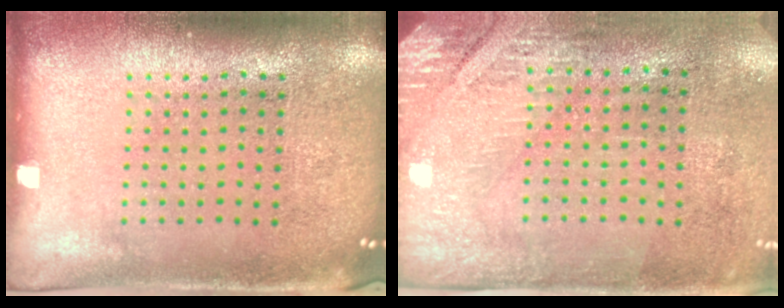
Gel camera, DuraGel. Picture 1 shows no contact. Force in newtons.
{"total": 2.8, "press": 2.4, "slide": 1.4}